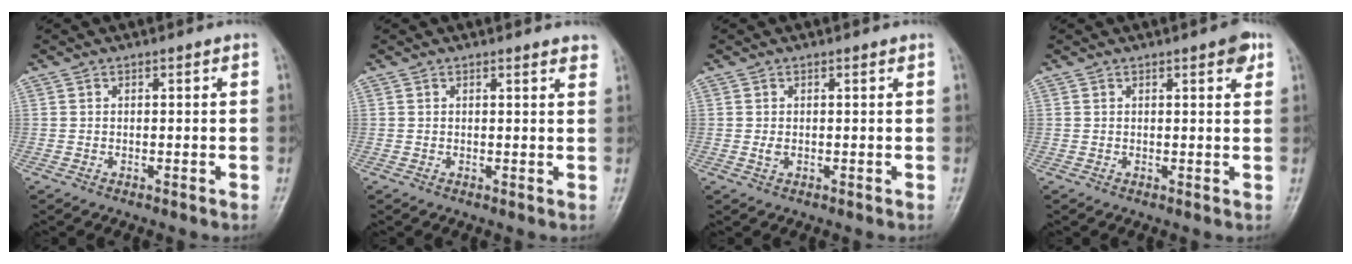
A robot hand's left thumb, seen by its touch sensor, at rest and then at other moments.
{"total": 2.2, "force": [2.1, 0.4, 0.7], "torque": [-0.006, -0.010, 0.014]}
{"total": 1.1, "force": [0.2, 0.6, 0.9], "torque": [-0.015, -0.002, 0.005]}
{"total": 2.8, "force": [1.6, 0.8, 2.1], "torque": [-0.021, -0.004, 0.016]}